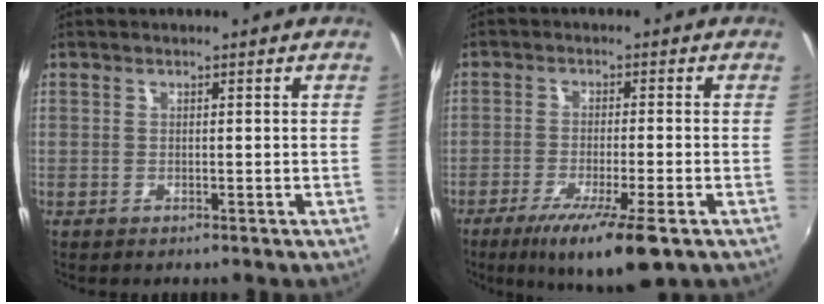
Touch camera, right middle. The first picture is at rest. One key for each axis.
{"total": 11.0, "fx": -6.7, "fy": 1.1, "fz": 8.7, "tx": -0.165, "ty": -0.030, "tz": -0.110}